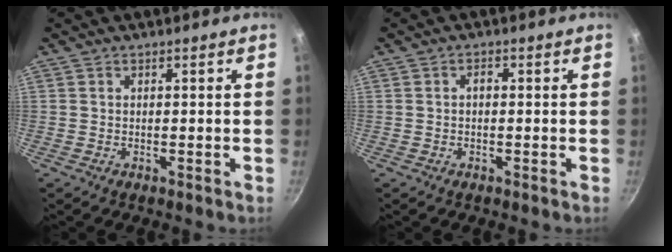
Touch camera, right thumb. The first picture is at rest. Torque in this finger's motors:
{"motor_torque": [0.88, 2.65, 0.41, -0.04, -0.02]}